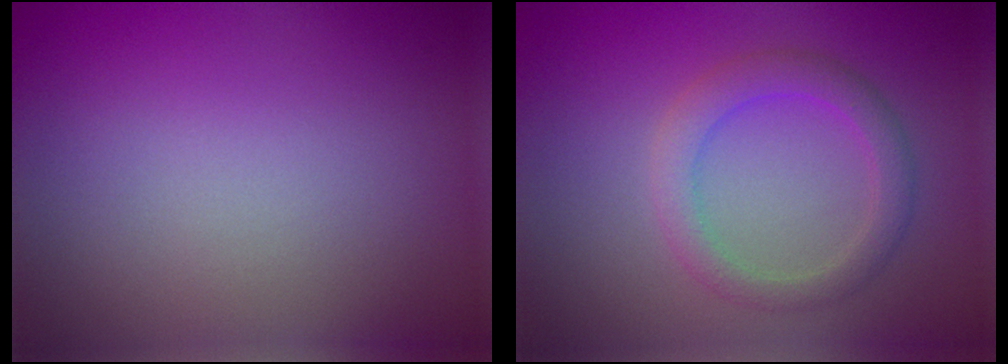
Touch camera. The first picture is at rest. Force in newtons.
{"total": 2.9, "press": 2.9, "slide": 0.4}